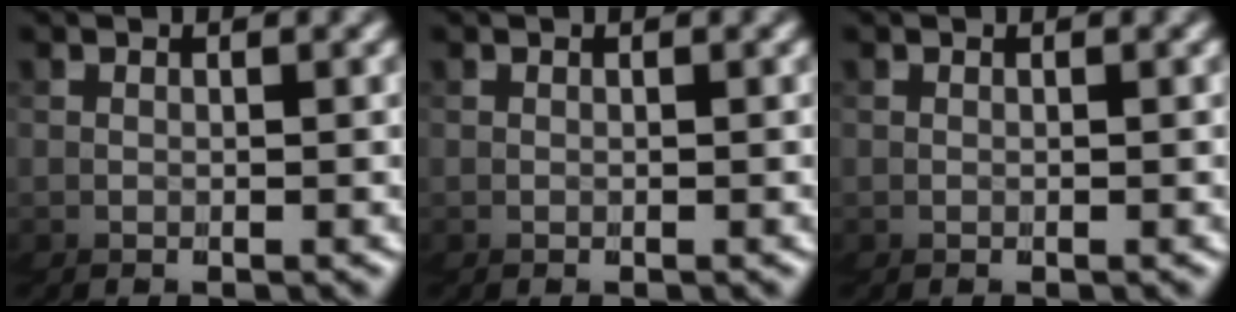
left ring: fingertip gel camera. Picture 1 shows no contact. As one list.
[{"total": 0.0}, {"total": 0.0}]